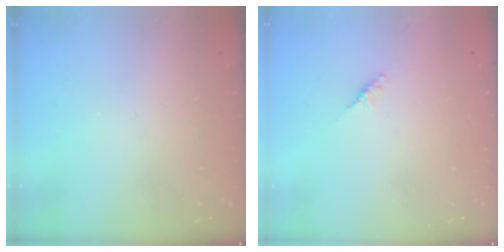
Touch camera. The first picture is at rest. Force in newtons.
{"total": 1.8, "press": 1.7, "slide": 0.6}